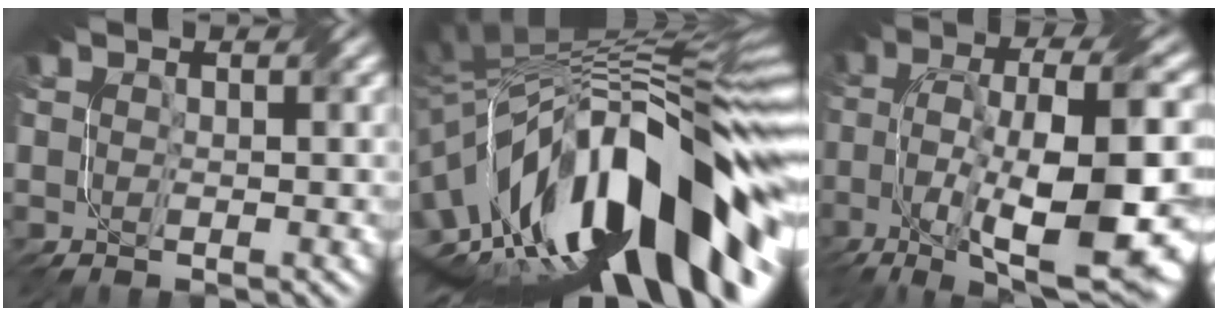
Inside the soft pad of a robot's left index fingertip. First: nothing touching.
{"total": 17.2, "force": [-4.7, 7.4, 14.7], "torque": [-0.216, 0.032, -0.095]}
{"total": 14.0, "force": [-4.5, 5.0, 12.3], "torque": [-0.213, -0.001, -0.073]}